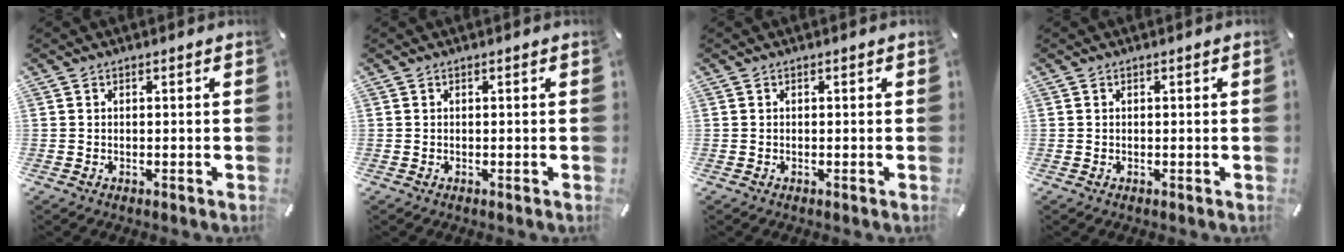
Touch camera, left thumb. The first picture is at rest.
{"total": 0.0}
{"total": 0.0}
{"total": 0.7, "force": [0.1, -0.2, 0.6], "torque": [-0.010, -0.002, 0.001]}